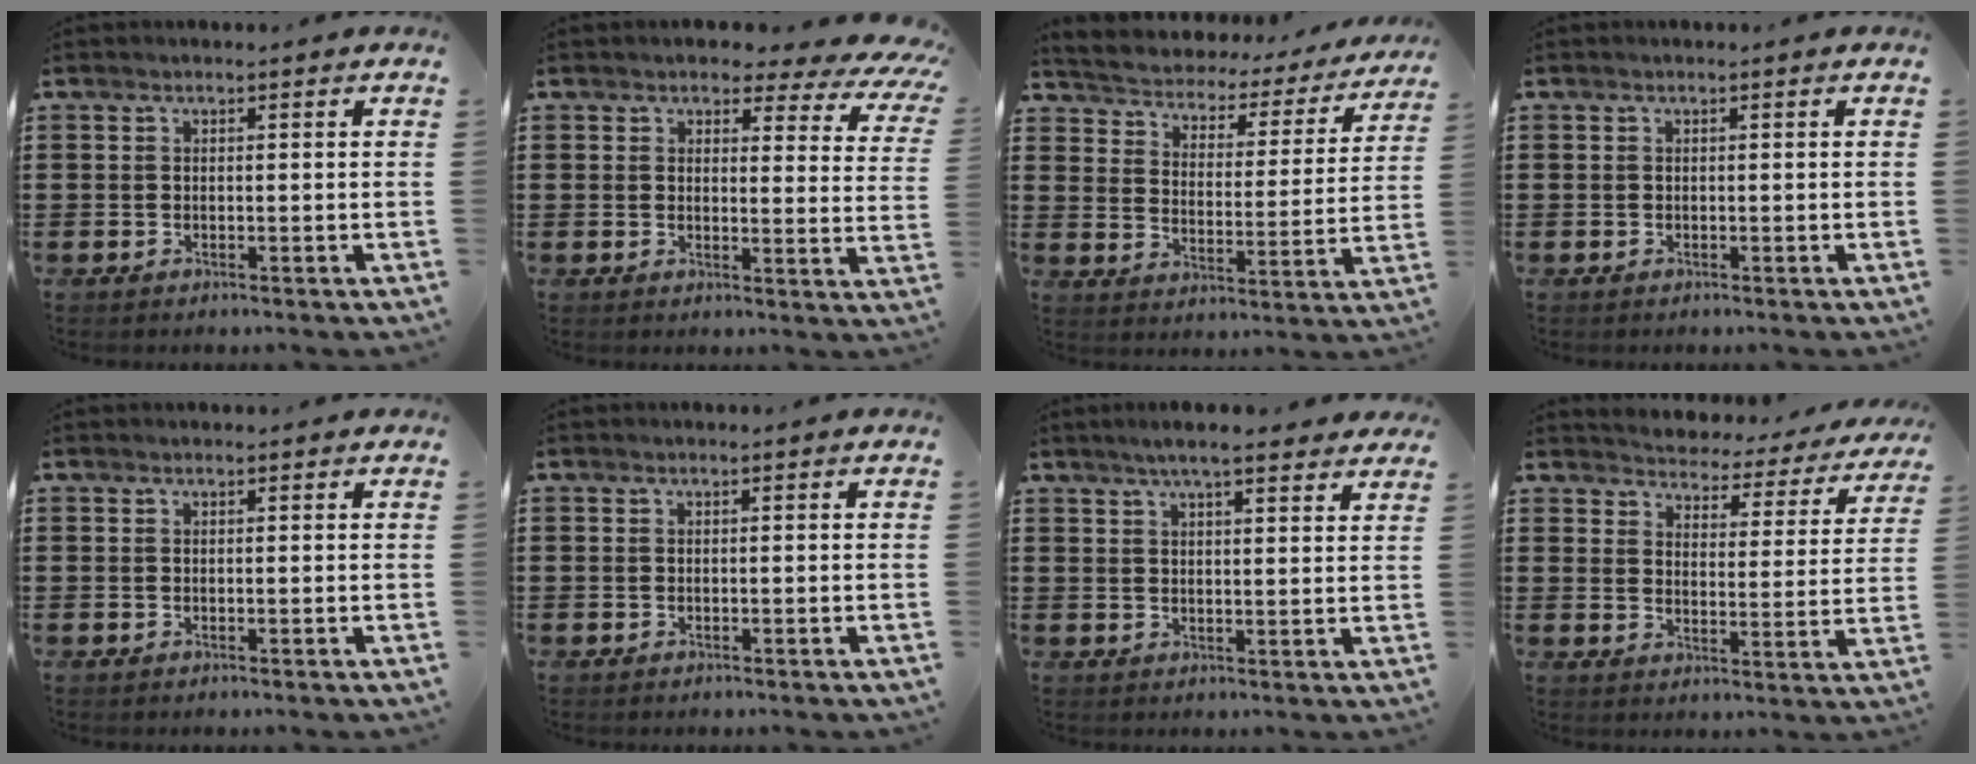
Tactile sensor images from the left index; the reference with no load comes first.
{"total": 3.6, "force": [2.9, 1.1, 1.7], "torque": [-0.034, -0.021, 0.045]}
{"total": 2.1, "force": [1.9, 0.7, 0.1], "torque": [-0.022, -0.028, 0.020]}
{"total": 0.0}
{"total": 0.0}
{"total": 0.0}
{"total": 4.8, "force": [3.9, 0.4, 2.8], "torque": [-0.063, -0.005, 0.070]}
{"total": 3.2, "force": [3.2, 0.1, -0.2], "torque": [-0.014, -0.040, 0.046]}